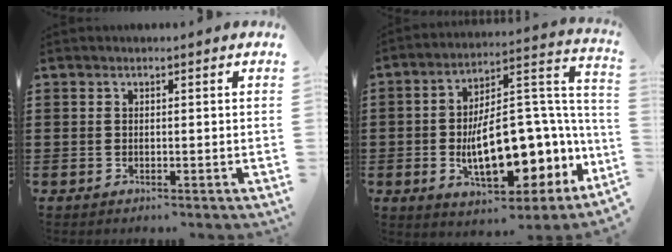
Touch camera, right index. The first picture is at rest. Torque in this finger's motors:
{"motor_torque": [2.14, 0.00, 1.05, 0.21]}